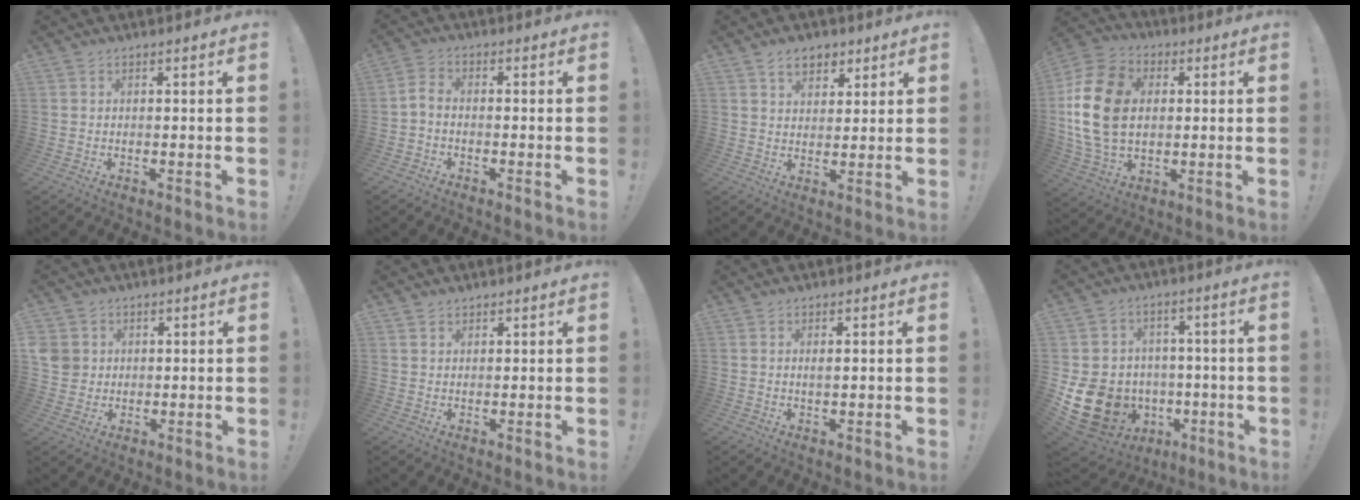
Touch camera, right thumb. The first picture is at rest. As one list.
[{"total": 2.5, "force": [-1.6, 1.0, 1.7], "torque": [-0.041, 0.009, -0.029]}, {"total": 6.6, "force": [3.9, 4.5, 2.9], "torque": [-0.042, -0.011, 0.071]}, {"total": 19.5, "force": [1.8, 14.3, 13.2], "torque": [-0.251, 0.011, 0.036]}, {"total": 5.5, "force": [1.3, 5.2, 1.5], "torque": [-0.032, -0.002, 0.028]}, {"total": 1.7, "force": [1.3, 1.0, 0.4], "torque": [-0.006, -0.004, 0.024]}, {"total": 1.4, "force": [0.3, 0.3, 1.4], "torque": [-0.019, -0.004, 0.002]}, {"total": 17.5, "force": [-4.1, 14.9, 8.1], "torque": [-0.178, 0.027, -0.037]}]